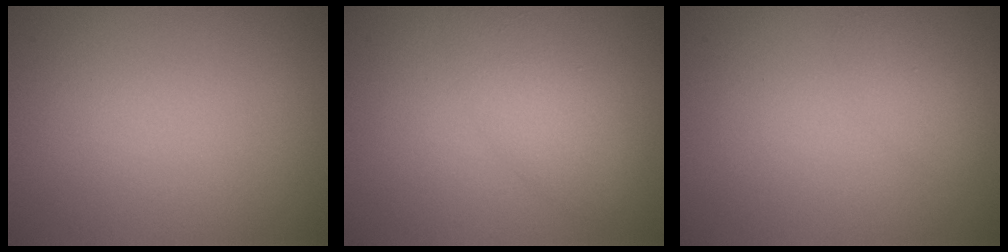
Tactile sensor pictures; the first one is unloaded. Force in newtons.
{"total": 3.3, "press": 3.3, "slide": 0.2}
{"total": 1.2, "press": 1.2, "slide": 0.1}